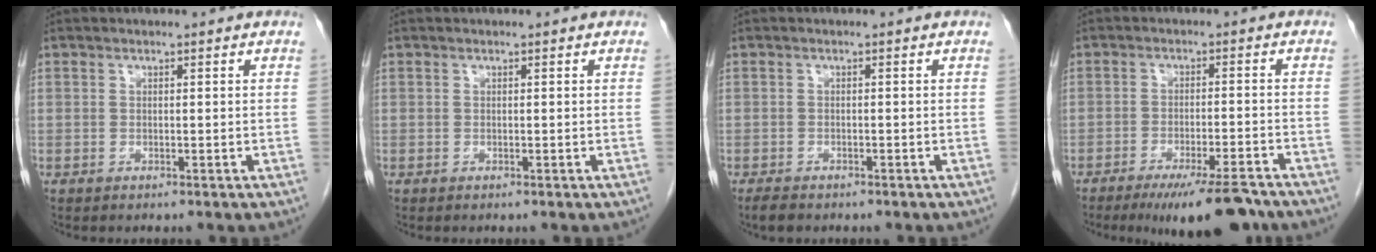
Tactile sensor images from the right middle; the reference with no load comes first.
{"total": 0.0}
{"total": 2.2, "force": [-1.8, 0.9, 1.1], "torque": [-0.026, -0.005, -0.025]}
{"total": 10.8, "force": [-8.6, 1.4, 6.2], "torque": [-0.084, -0.012, -0.132]}